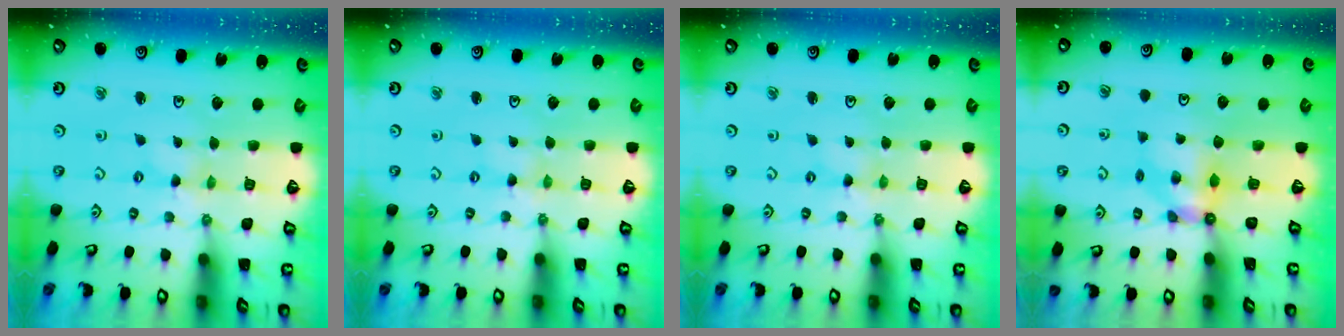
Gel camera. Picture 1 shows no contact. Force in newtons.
{"total": 0.0}
{"total": 0.0}
{"total": 5.3, "press": 5.3, "slide": 0.2}